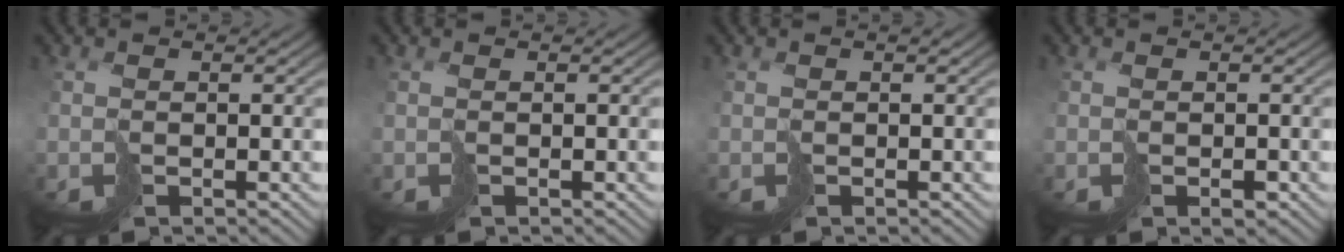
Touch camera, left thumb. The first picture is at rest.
{"total": 0.0}
{"total": 0.6, "force": [0.1, 0.3, 0.6], "torque": [-0.007, 0.002, 0.002]}
{"total": 1.0, "force": [-0.6, 0.7, 0.5], "torque": [-0.007, -0.003, -0.007]}